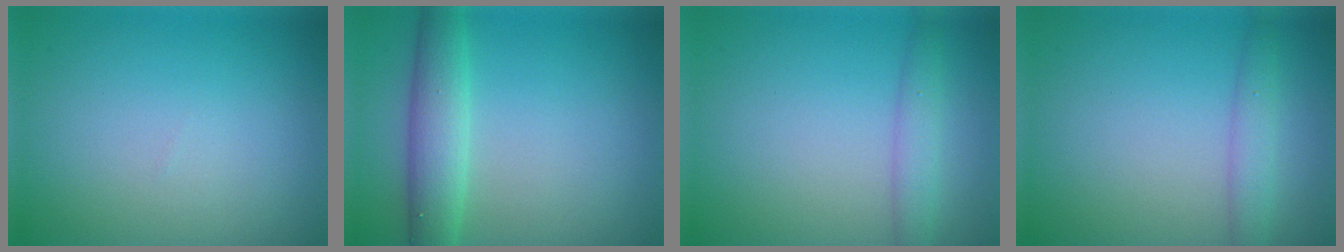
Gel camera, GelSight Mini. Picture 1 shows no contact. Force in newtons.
{"total": 4.0, "press": 4.0, "slide": 0.2}
{"total": 2.0, "press": 2.0, "slide": 0.0}
{"total": 2.0, "press": 2.0, "slide": 0.0}